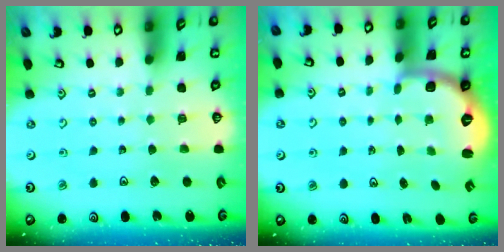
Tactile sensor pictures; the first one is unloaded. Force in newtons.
{"total": 2.7, "press": 1.6, "slide": 2.1}